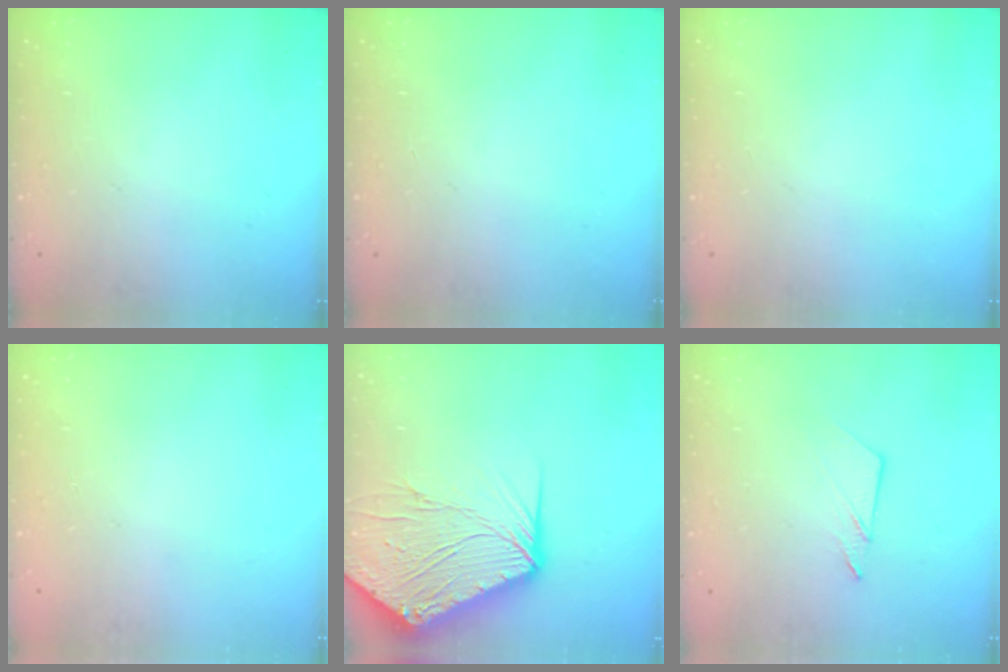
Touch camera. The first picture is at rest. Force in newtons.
{"total": 0.0}
{"total": 0.0}
{"total": 0.0}
{"total": 17.4, "press": 17.2, "slide": 2.1}
{"total": 4.5, "press": 4.5, "slide": 0.1}